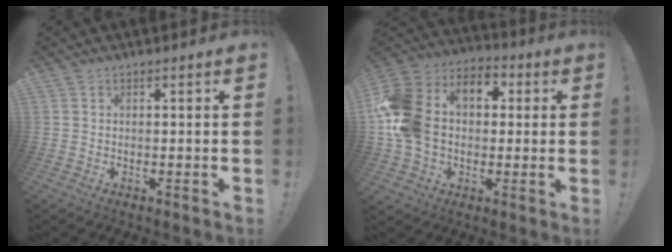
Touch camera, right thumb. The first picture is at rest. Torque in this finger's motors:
{"motor_torque": [2.54, 2.41, 2.07, -0.39, 0.56]}